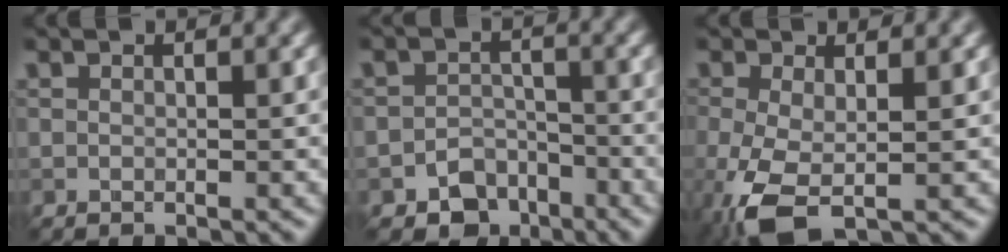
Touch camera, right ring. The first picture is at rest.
{"total": 3.8, "force": [-2.5, 2.6, 1.2], "torque": [-0.006, -0.002, -0.040]}
{"total": 4.9, "force": [-2.0, 2.2, 3.9], "torque": [-0.104, -0.012, -0.045]}